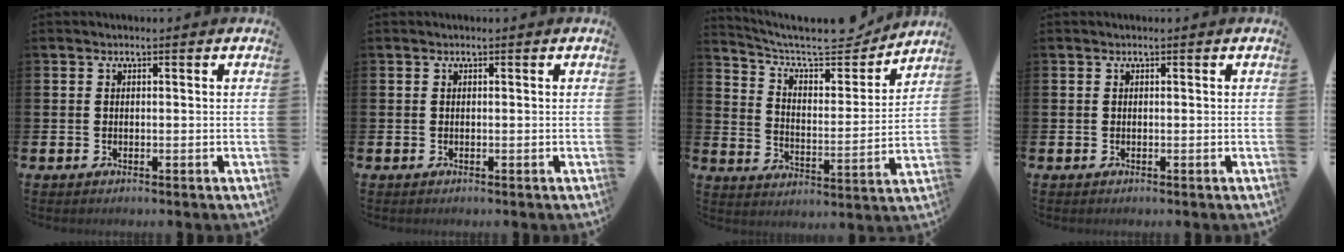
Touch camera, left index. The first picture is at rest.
{"total": 0.0}
{"total": 9.2, "force": [8.3, 2.3, 3.3], "torque": [-0.088, -0.061, 0.142]}
{"total": 0.0}